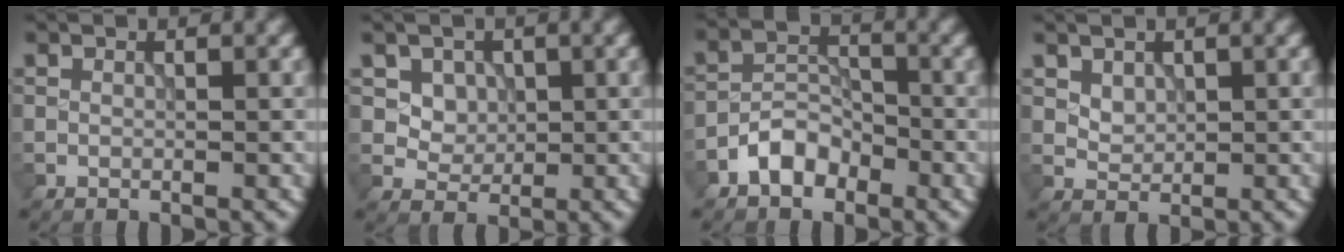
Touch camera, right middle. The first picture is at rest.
{"total": 3.9, "force": [1.5, 3.1, 1.8], "torque": [-0.041, -0.010, 0.043]}
{"total": 3.3, "force": [-2.2, 2.0, 1.6], "torque": [-0.023, 0.011, -0.045]}
{"total": 1.4, "force": [0.7, 1.1, 0.7], "torque": [-0.010, -0.005, 0.019]}